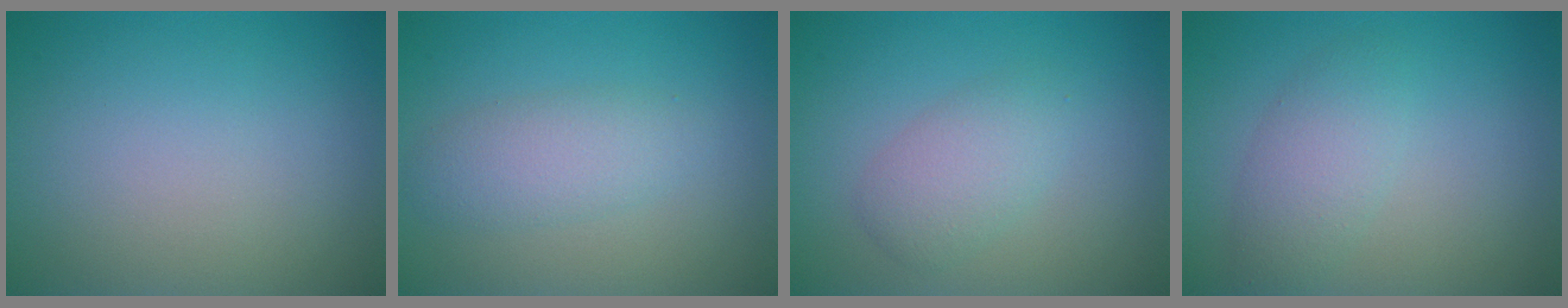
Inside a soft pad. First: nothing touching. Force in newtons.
{"total": 2.8, "press": 2.8, "slide": 0.1}
{"total": 2.7, "press": 2.7, "slide": 0.1}
{"total": 2.8, "press": 2.8, "slide": 0.1}